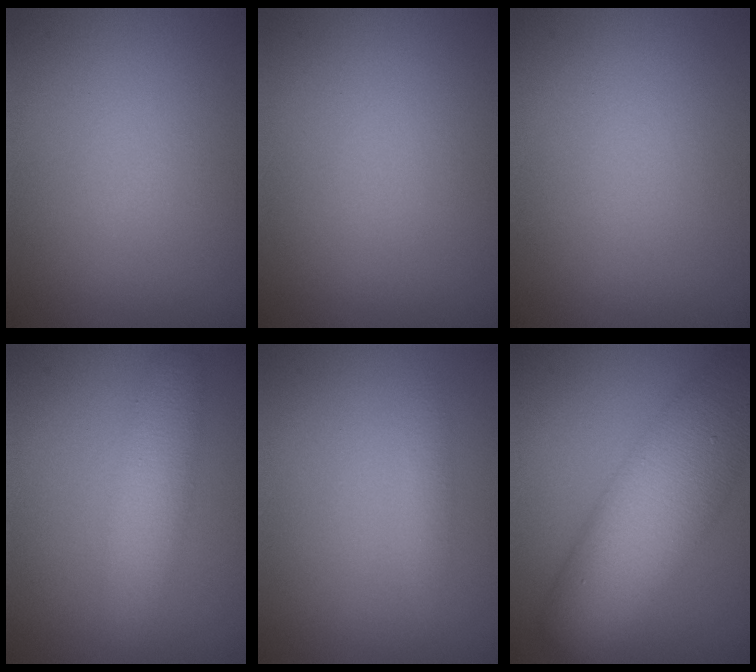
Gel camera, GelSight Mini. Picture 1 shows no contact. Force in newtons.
{"total": 0.0}
{"total": 0.0}
{"total": 4.4, "press": 4.4, "slide": 0.1}
{"total": 1.1, "press": 1.1, "slide": 0.0}
{"total": 11.7, "press": 11.7, "slide": 0.5}